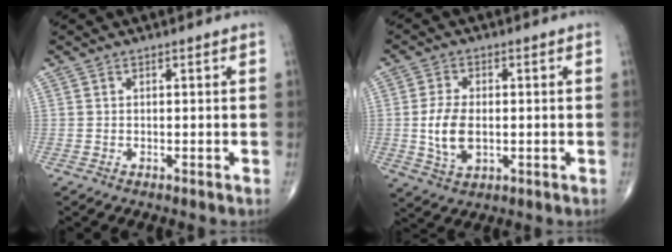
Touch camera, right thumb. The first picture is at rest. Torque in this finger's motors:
{"motor_torque": [-0.22, 0.57, 0.89, 0.09, 0.28]}